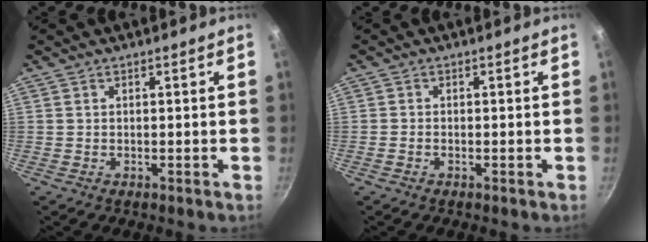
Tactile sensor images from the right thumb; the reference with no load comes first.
{"total": 0.6, "force": [-0.5, 0.4, 0.2], "torque": [-0.009, 0.004, -0.012]}